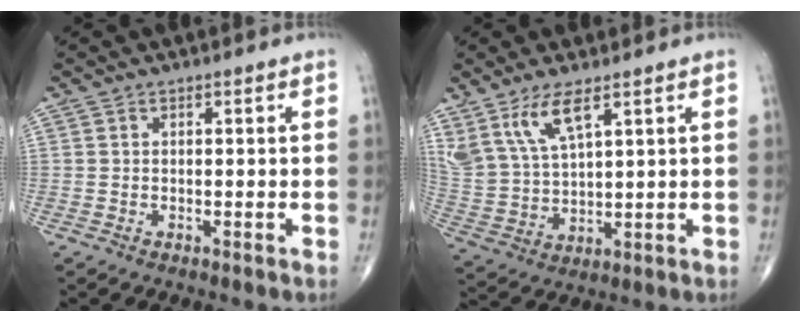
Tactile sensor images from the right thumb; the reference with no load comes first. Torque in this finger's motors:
{"motor_torque": [-0.15, 0.40, 0.93, 0.86, 0.05]}